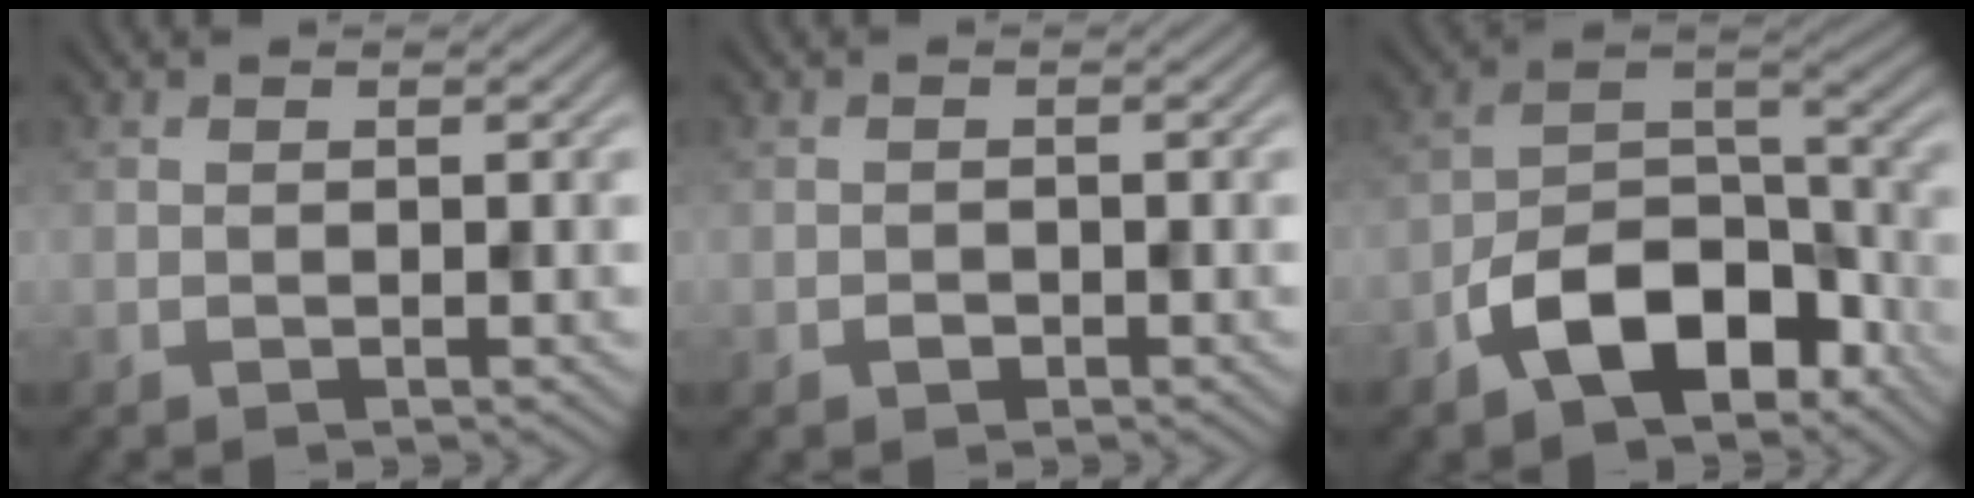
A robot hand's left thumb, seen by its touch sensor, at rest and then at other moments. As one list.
[{"total": 1.0, "force": [-0.5, 0.7, 0.4], "torque": [-0.005, -0.003, -0.011]}, {"total": 11.1, "force": [-6.4, 5.9, 6.9], "torque": [-0.117, -0.002, -0.131]}]